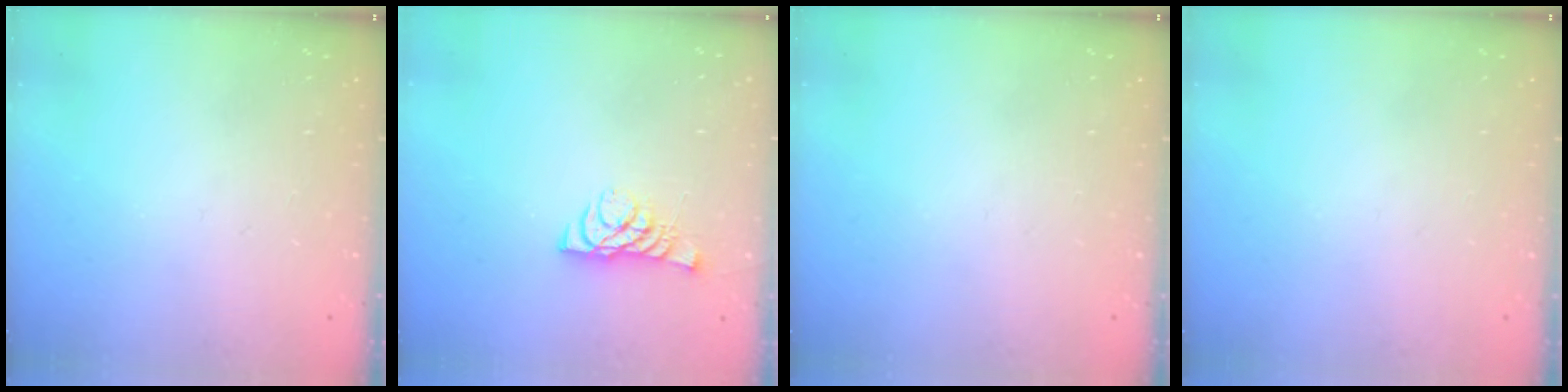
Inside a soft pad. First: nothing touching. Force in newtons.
{"total": 5.3, "press": 5.2, "slide": 0.9}
{"total": 0.0}
{"total": 0.0}